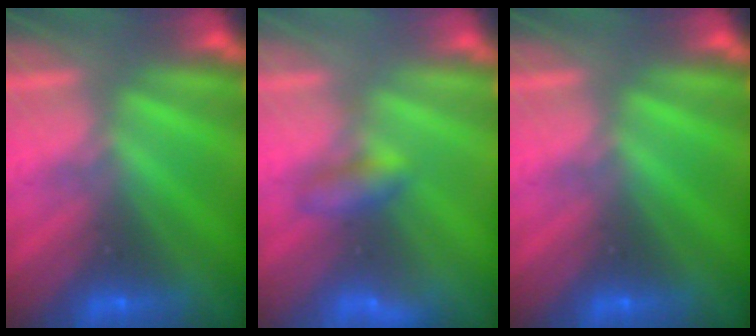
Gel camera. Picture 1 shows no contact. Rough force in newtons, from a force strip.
{"total": 2.1}
{"total": 0.0}